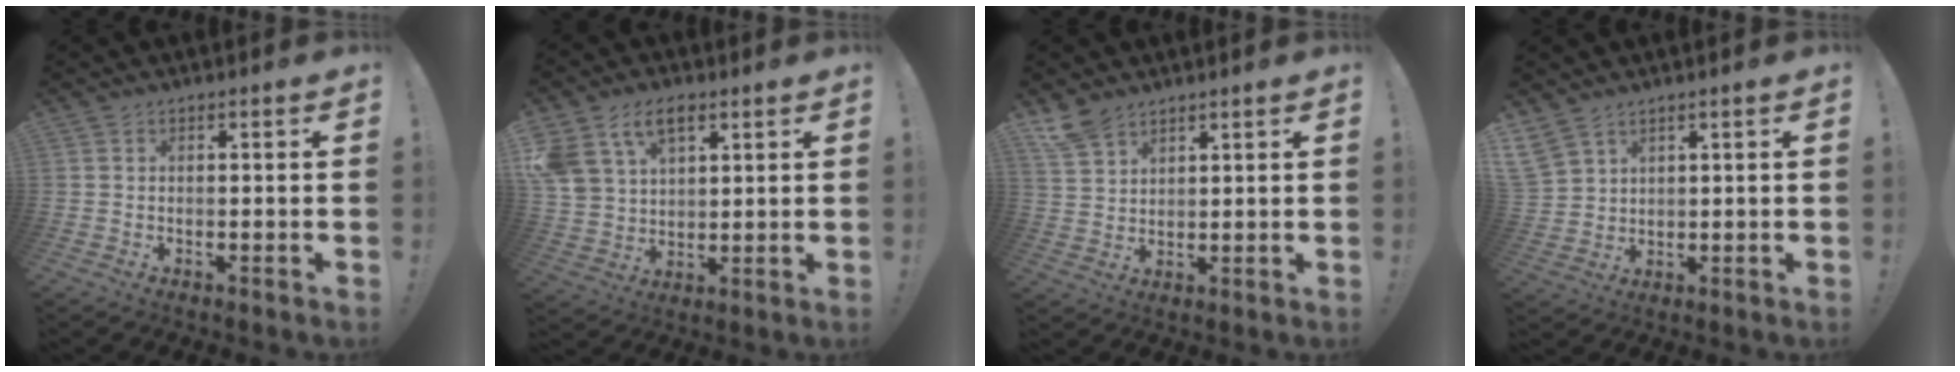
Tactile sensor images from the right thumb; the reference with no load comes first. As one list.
[{"total": 12.1, "force": [6.4, 8.2, 6.1], "torque": [-0.115, -0.021, 0.128]}, {"total": 7.7, "force": [5.9, 4.4, 2.3], "torque": [-0.044, -0.034, 0.119]}, {"total": 6.0, "force": [4.6, 3.4, 1.9], "torque": [-0.035, -0.023, 0.094]}]